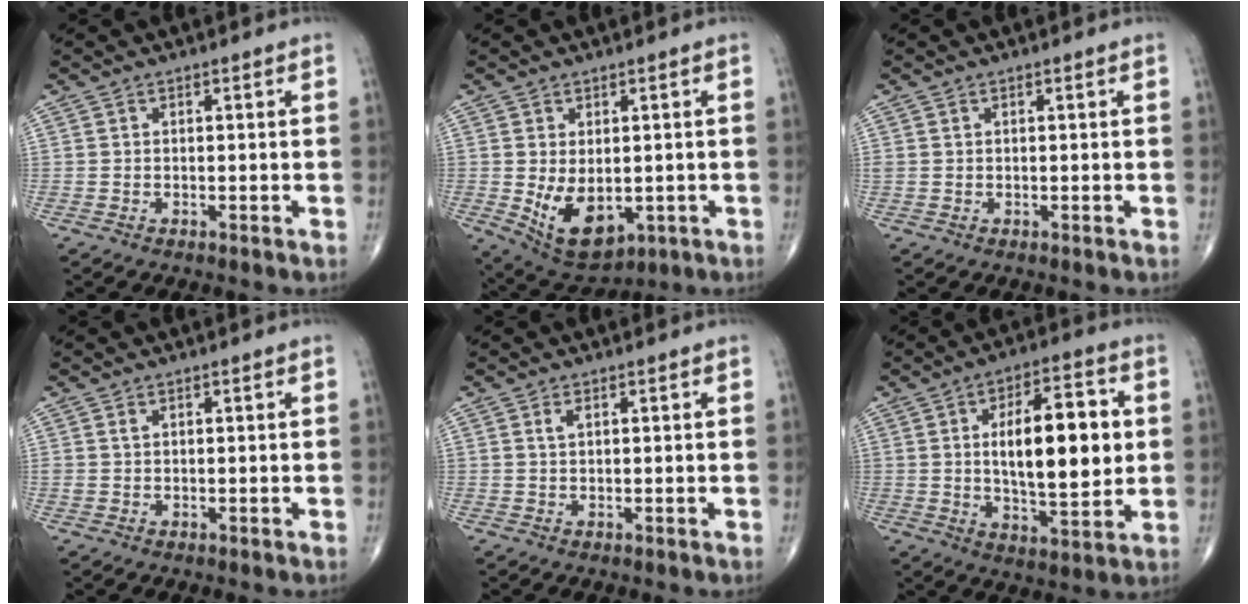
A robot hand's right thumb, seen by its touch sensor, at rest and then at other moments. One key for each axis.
{"total": 10.1, "fx": -1.4, "fy": 6.2, "fz": 7.8, "tx": -0.112, "ty": -0.011, "tz": 0.000}
{"total": 0.6, "fx": 0.3, "fy": 0.4, "fz": 0.3, "tx": -0.005, "ty": 0.007, "tz": 0.008}
{"total": 0.9, "fx": 0.5, "fy": 0.6, "fz": 0.6, "tx": -0.010, "ty": 0.003, "tz": 0.013}
{"total": 1.3, "fx": 0.6, "fy": 0.5, "fz": 1.0, "tx": -0.023, "ty": 0.004, "tz": 0.012}
{"total": 17.1, "fx": 2.0, "fy": 7.0, "fz": 15.5, "tx": -0.213, "ty": -0.004, "tz": 0.031}